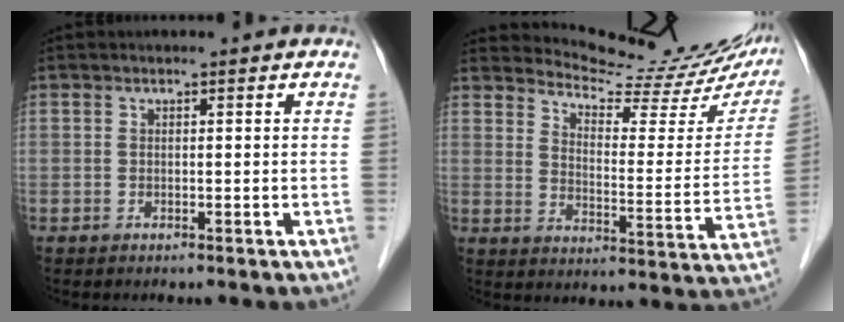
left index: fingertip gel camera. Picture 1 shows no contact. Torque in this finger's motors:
{"motor_torque": [0.84, -1.30, 0.19, 0.00]}